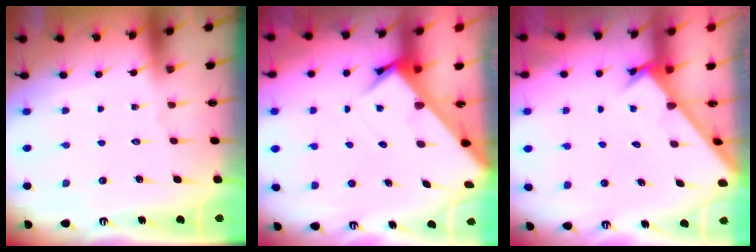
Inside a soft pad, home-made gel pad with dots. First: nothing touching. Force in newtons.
{"total": 3.8, "press": 3.8, "slide": 0.4}
{"total": 2.5, "press": 2.5, "slide": 0.1}